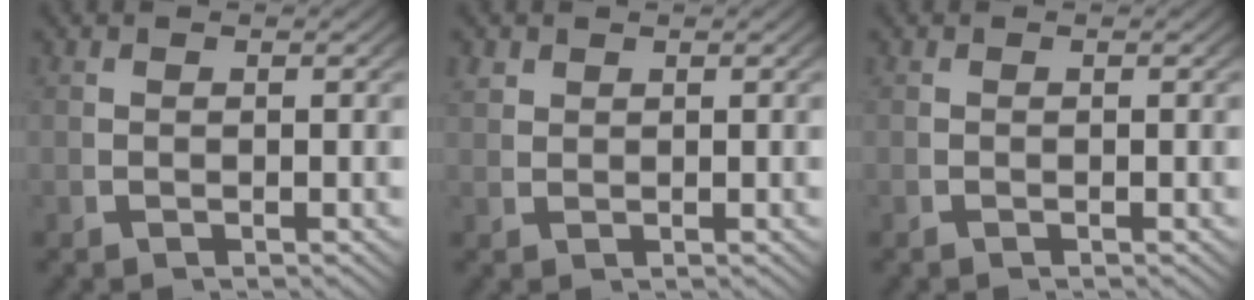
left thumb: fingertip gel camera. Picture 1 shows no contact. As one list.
[{"total": 1.2, "force": [1.0, 0.5, 0.3], "torque": [-0.008, -0.002, 0.028]}, {"total": 0.0}]